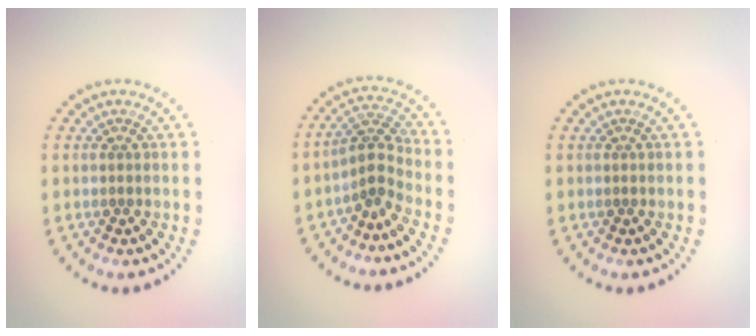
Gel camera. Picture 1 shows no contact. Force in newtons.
{"total": 2.6, "press": 1.9, "slide": 1.7}
{"total": 0.0}